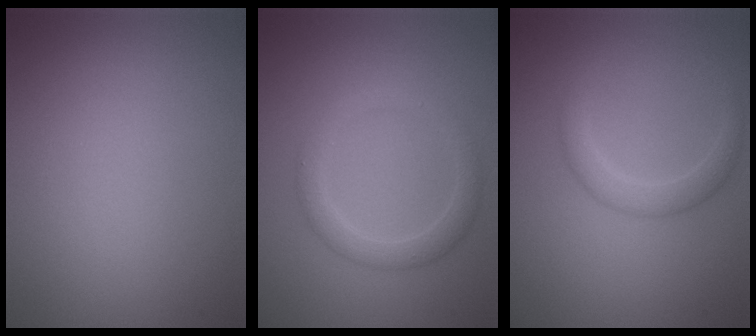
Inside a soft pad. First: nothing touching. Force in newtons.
{"total": 2.4, "press": 2.4, "slide": 0.1}
{"total": 2.0, "press": 2.0, "slide": 0.1}